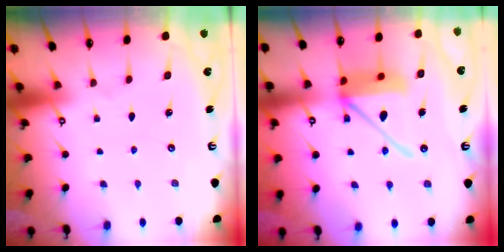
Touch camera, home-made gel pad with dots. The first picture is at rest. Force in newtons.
{"total": 14.6, "press": 14.4, "slide": 2.5}